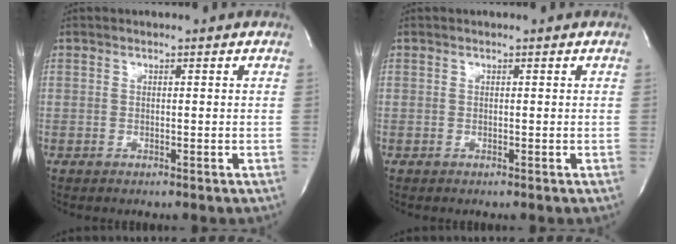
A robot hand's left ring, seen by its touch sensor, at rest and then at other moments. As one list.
[{"total": 0.0}]